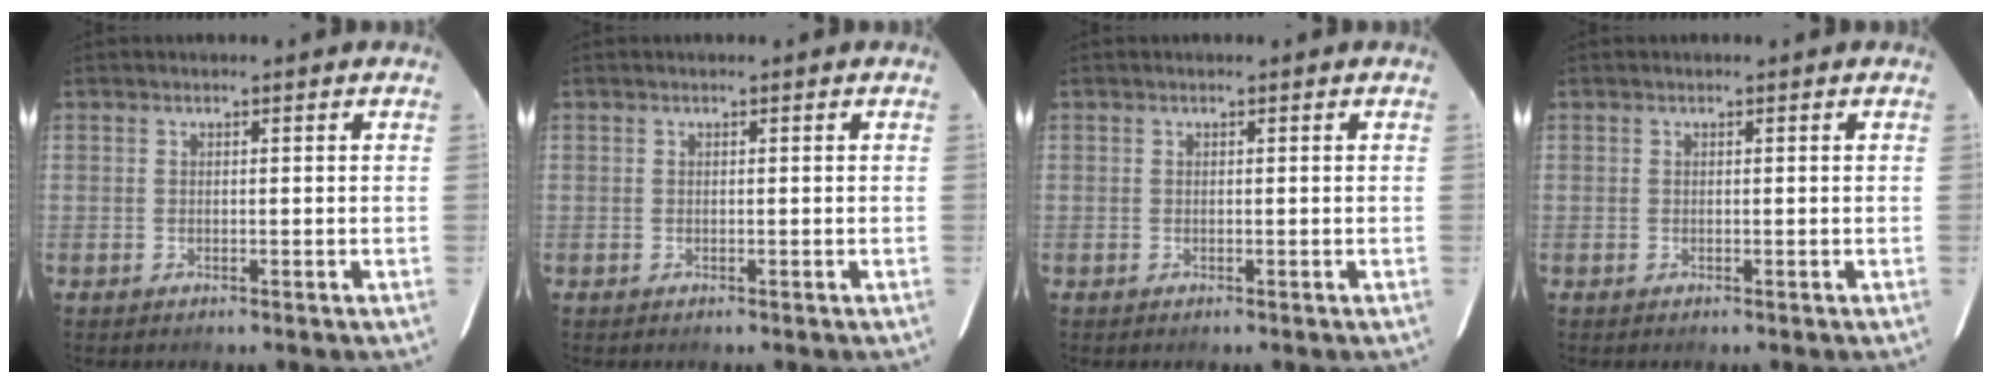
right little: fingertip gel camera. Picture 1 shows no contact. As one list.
[{"total": 0.0}, {"total": 0.0}, {"total": 0.0}]